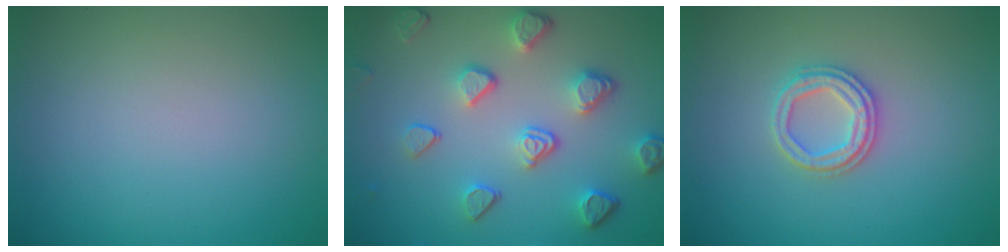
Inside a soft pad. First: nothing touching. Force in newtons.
{"total": 5.1, "press": 3.9, "slide": 3.2}
{"total": 2.6, "press": 2.5, "slide": 0.7}